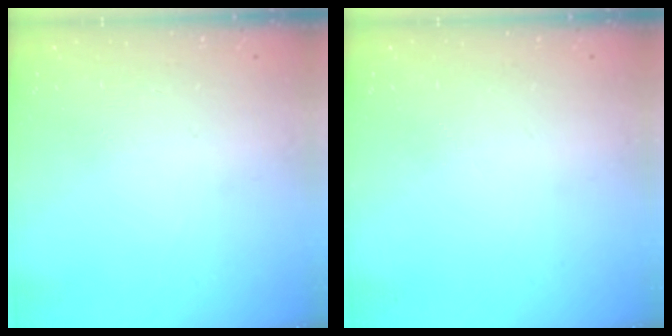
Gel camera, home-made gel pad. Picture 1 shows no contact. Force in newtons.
{"total": 0.0}